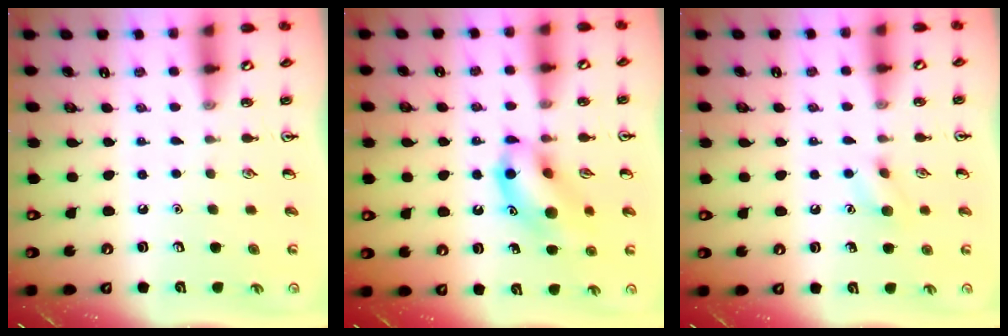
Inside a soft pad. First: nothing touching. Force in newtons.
{"total": 12.4, "press": 12.3, "slide": 2.0}
{"total": 6.7, "press": 6.6, "slide": 1.3}